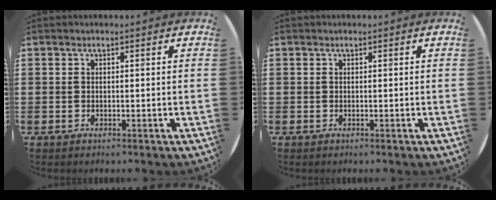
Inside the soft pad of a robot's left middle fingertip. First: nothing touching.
{"total": 0.0}